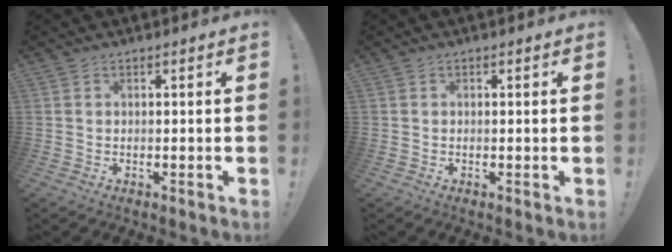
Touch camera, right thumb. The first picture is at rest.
{"total": 0.0}